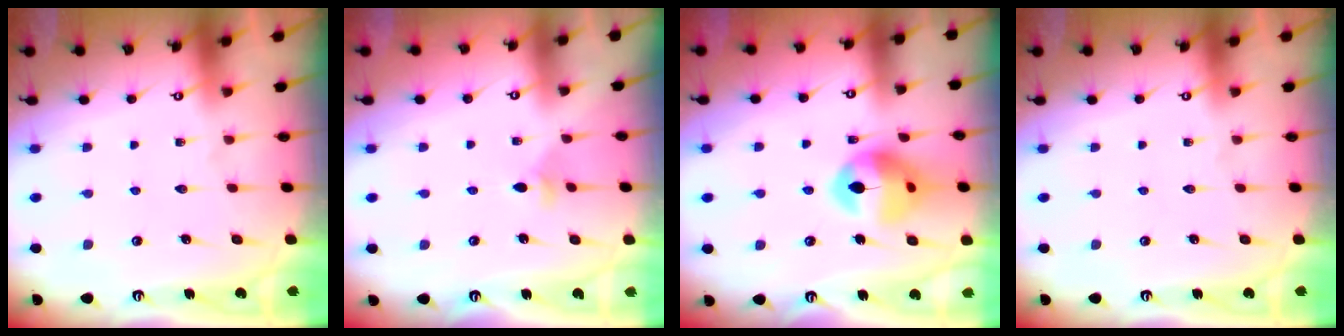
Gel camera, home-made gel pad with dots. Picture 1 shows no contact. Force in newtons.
{"total": 3.6, "press": 3.6, "slide": 0.6}
{"total": 14.7, "press": 14.6, "slide": 1.7}
{"total": 0.0}